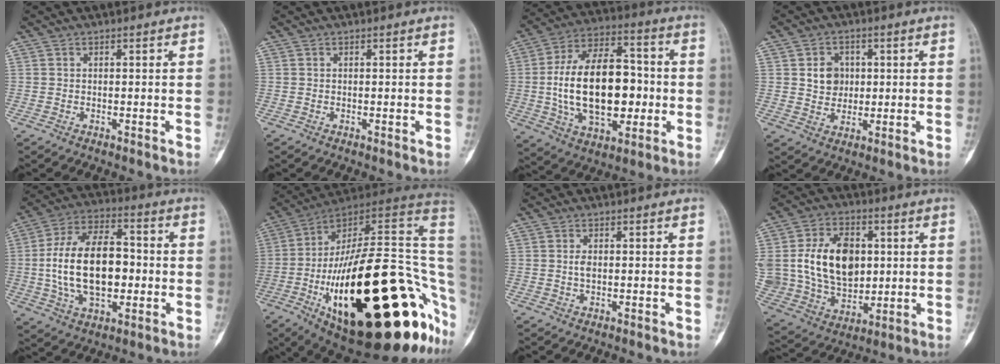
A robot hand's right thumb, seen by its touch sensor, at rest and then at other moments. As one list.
[{"total": 0.0}, {"total": 22.2, "force": [-1.3, 12.7, 18.2], "torque": [-0.295, 0.024, -0.012]}, {"total": 5.7, "force": [1.1, 4.9, 2.7], "torque": [-0.017, -0.002, 0.019]}, {"total": 18.7, "force": [-0.8, 10.6, 15.3], "torque": [-0.267, 0.025, -0.012]}, {"total": 42.9, "force": [-9.7, 16.3, 38.5], "torque": [-0.508, 0.055, -0.146]}, {"total": 1.5, "force": [0.0, 0.9, 1.3], "torque": [-0.023, 0.000, 0.000]}, {"total": 20.6, "force": [2.8, 14.6, 14.3], "torque": [-0.251, -0.003, 0.069]}]